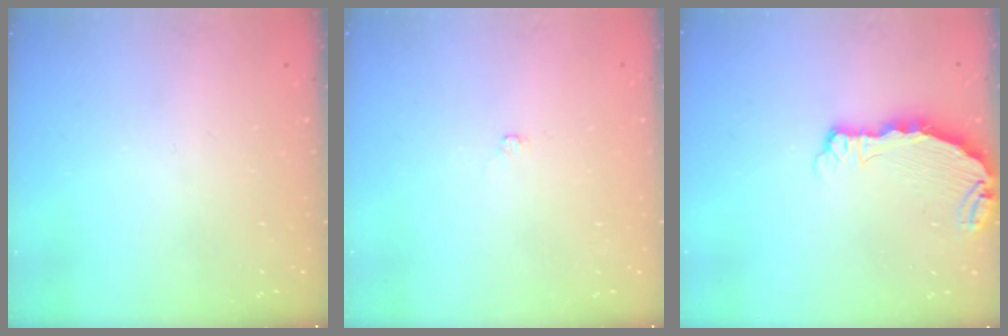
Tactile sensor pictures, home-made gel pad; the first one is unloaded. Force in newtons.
{"total": 2.6, "press": 2.6, "slide": 0.3}
{"total": 5.4, "press": 5.4, "slide": 0.7}